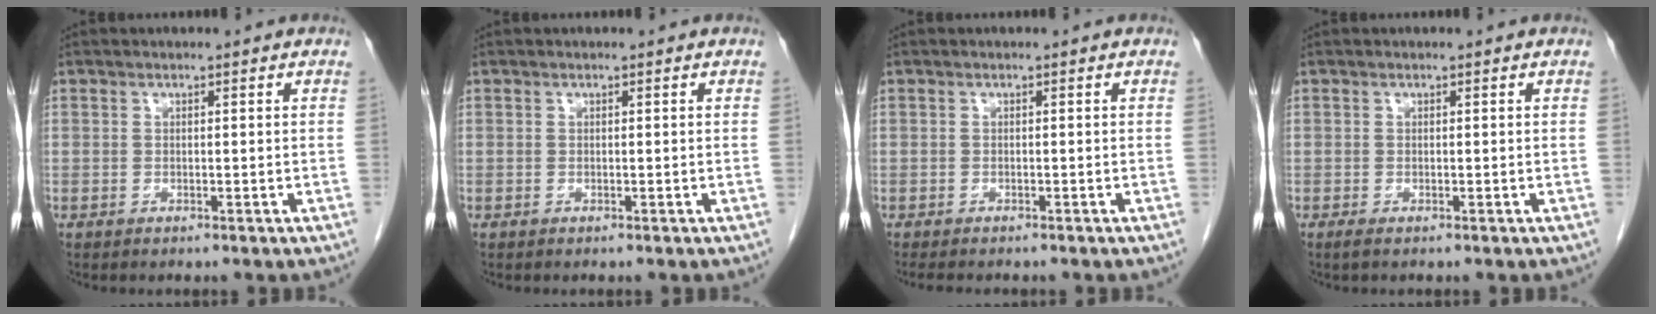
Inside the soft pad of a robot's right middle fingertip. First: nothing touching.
{"total": 0.0}
{"total": 3.5, "force": [-3.0, 0.9, 1.6], "torque": [-0.023, -0.008, -0.039]}
{"total": 0.5, "force": [-0.3, 0.0, 0.4], "torque": [-0.010, -0.003, -0.006]}